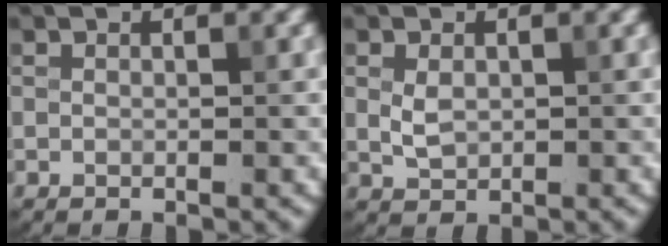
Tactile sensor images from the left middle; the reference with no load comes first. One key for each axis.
{"total": 1.8, "fx": 0.2, "fy": 1.3, "fz": 1.2, "tx": -0.026, "ty": -0.001, "tz": 0.008}